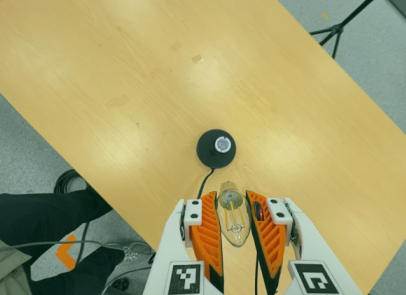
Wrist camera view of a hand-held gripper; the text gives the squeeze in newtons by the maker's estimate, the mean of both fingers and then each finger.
{"total": 21.1, "left": 23.9, "right": 18.3}